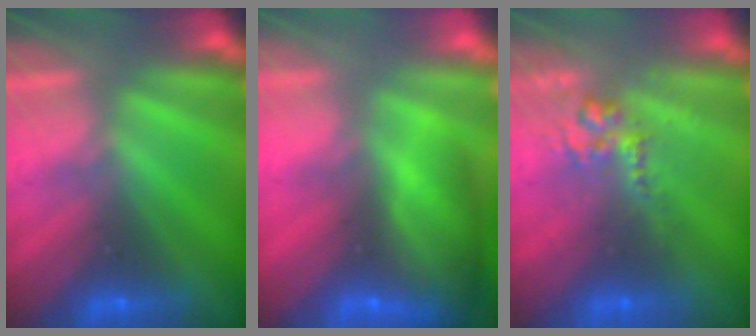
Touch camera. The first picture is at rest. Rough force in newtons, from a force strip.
{"total": 10.6}
{"total": 2.6}